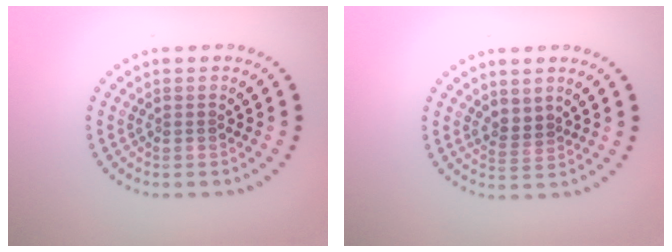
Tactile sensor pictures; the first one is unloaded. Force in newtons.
{"total": 1.5, "press": 1.2, "slide": 1.0}